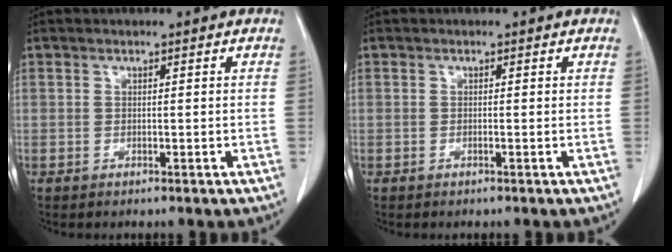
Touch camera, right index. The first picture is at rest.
{"total": 0.0}